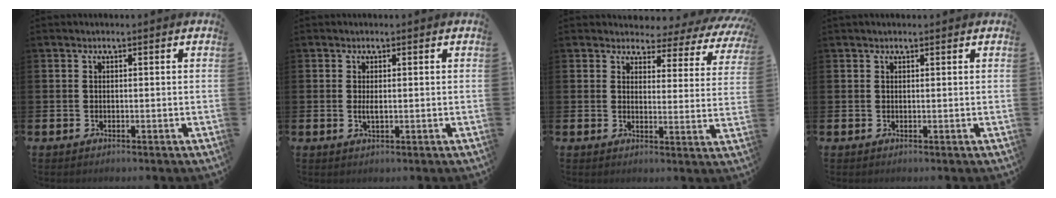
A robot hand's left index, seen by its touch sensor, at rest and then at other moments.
{"total": 1.3, "force": [0.2, 0.4, 1.2], "torque": [-0.014, -0.002, 0.000]}
{"total": 3.2, "force": [2.7, 1.6, 0.5], "torque": [-0.026, -0.031, 0.039]}
{"total": 0.7, "force": [0.7, 0.2, 0.2], "torque": [0.006, -0.001, 0.010]}